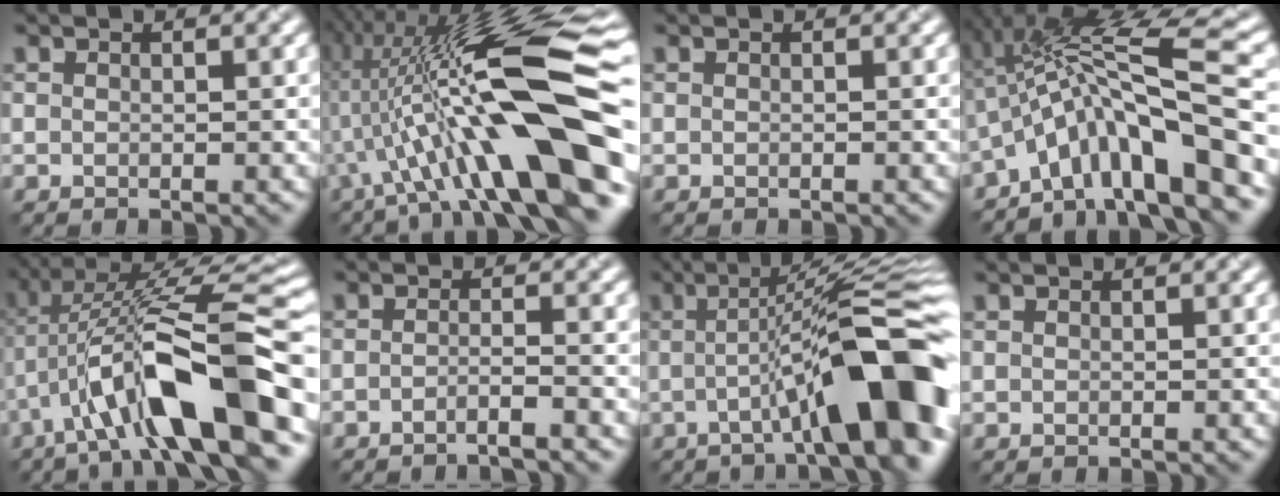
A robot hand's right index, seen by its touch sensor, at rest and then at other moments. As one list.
[{"total": 15.0, "force": [-2.1, 2.9, 14.6], "torque": [-0.238, 0.037, -0.038]}, {"total": 0.0}, {"total": 10.6, "force": [-3.8, 2.1, 9.6], "torque": [-0.143, 0.021, -0.068]}, {"total": 12.2, "force": [-4.6, 2.8, 11.0], "torque": [-0.183, 0.022, -0.080]}, {"total": 2.0, "force": [-1.8, 0.2, 0.9], "torque": [-0.006, -0.004, -0.043]}, {"total": 11.9, "force": [-2.8, 2.1, 11.4], "torque": [-0.146, 0.017, -0.050]}, {"total": 0.0}]